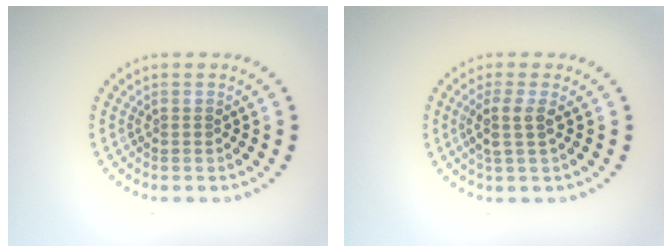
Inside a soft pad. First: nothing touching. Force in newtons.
{"total": 2.1, "press": 1.7, "slide": 1.3}